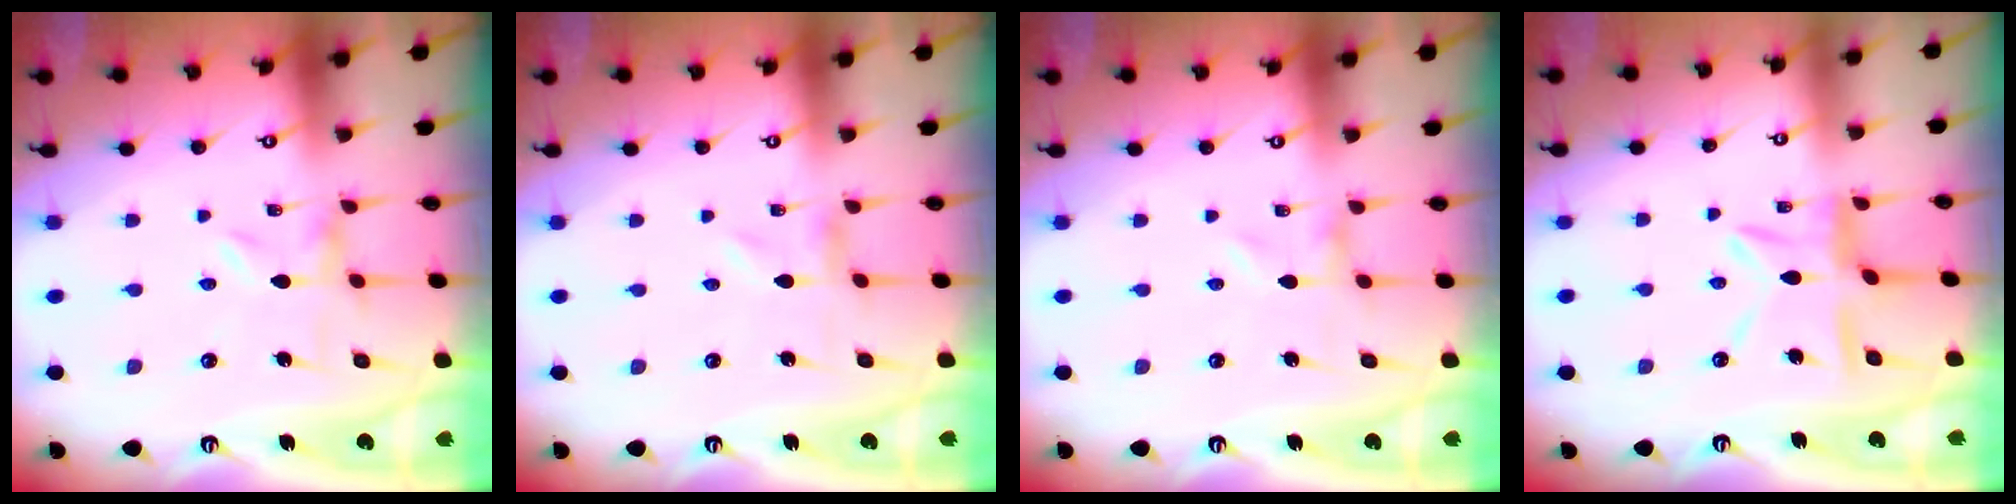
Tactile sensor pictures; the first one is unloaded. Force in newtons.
{"total": 0.0}
{"total": 0.0}
{"total": 10.1, "press": 10.1, "slide": 1.0}